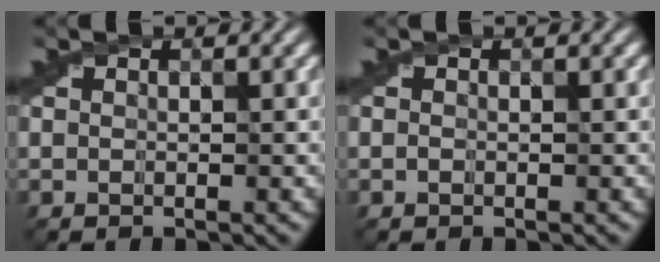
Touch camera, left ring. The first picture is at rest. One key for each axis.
{"total": 0.0}